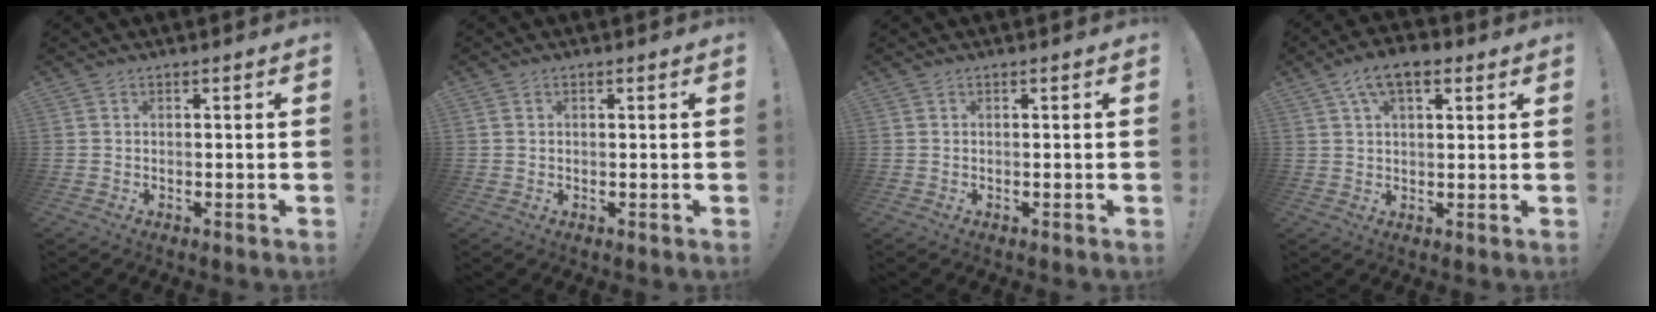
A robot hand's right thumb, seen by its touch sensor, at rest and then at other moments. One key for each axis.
{"total": 0.6, "fx": 0.2, "fy": 0.5, "fz": 0.2, "tx": -0.007, "ty": 0.005, "tz": 0.005}
{"total": 0.0}
{"total": 8.2, "fx": 4.1, "fy": 4.0, "fz": 5.8, "tx": -0.094, "ty": 0.000, "tz": 0.074}